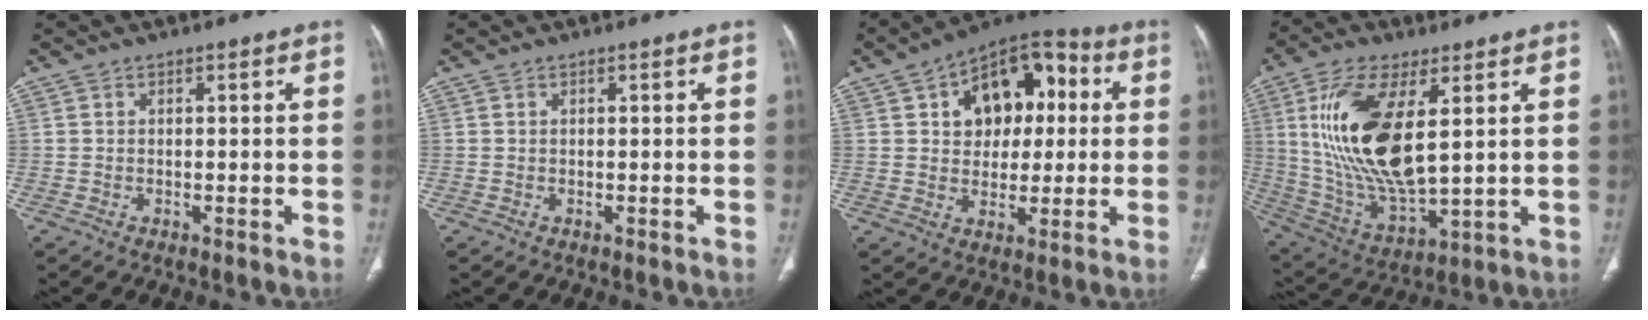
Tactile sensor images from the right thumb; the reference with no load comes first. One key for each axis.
{"total": 0.0}
{"total": 15.8, "fx": 3.8, "fy": 10.5, "fz": 11.2, "tx": -0.112, "ty": 0.021, "tz": 0.052}
{"total": 19.9, "fx": 4.7, "fy": 8.4, "fz": 17.5, "tx": -0.346, "ty": -0.025, "tz": 0.097}